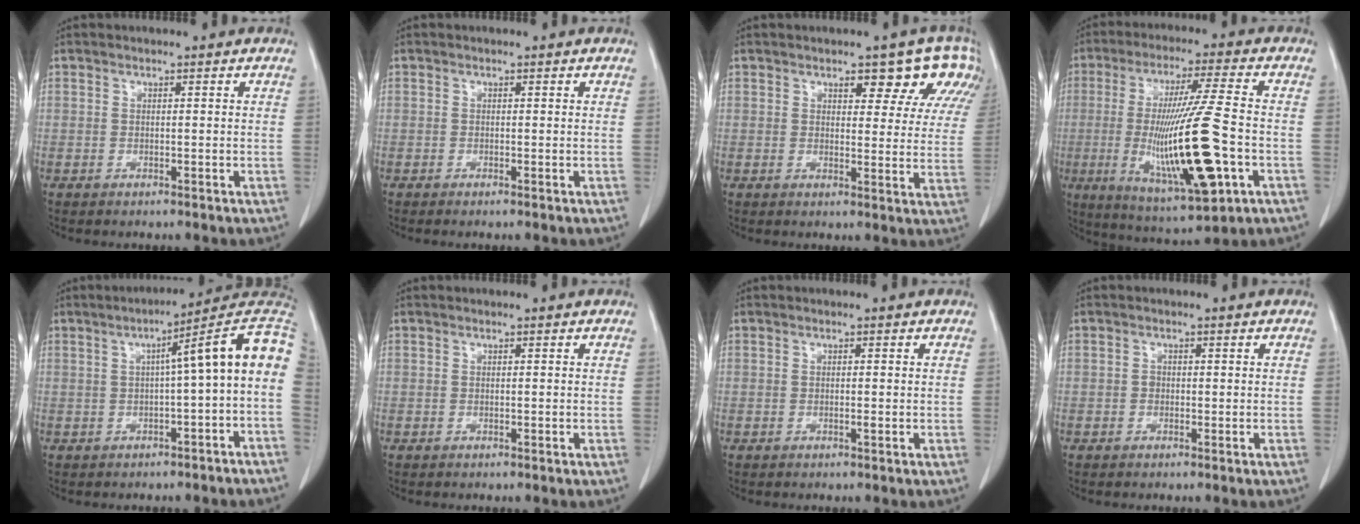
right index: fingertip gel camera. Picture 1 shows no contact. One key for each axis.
{"total": 0.0}
{"total": 8.4, "fx": 5.6, "fy": 3.5, "fz": 5.2, "tx": -0.043, "ty": 0.000, "tz": 0.051}
{"total": 18.7, "fx": -3.7, "fy": 1.3, "fz": 18.3, "tx": -0.346, "ty": -0.022, "tz": -0.055}
{"total": 10.2, "fx": 0.4, "fy": -0.1, "fz": 10.2, "tx": -0.125, "ty": 0.038, "tz": -0.005}
{"total": 0.0}
{"total": 0.7, "fx": -0.1, "fy": 0.1, "fz": 0.7, "tx": -0.013, "ty": -0.001, "tz": -0.001}
{"total": 0.8, "fx": -0.2, "fy": 0.7, "fz": 0.4, "tx": -0.004, "ty": 0.003, "tz": -0.004}